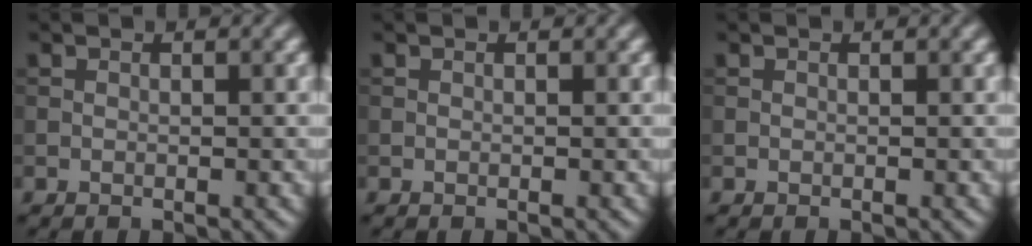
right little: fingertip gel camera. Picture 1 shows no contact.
{"total": 0.0}
{"total": 0.0}